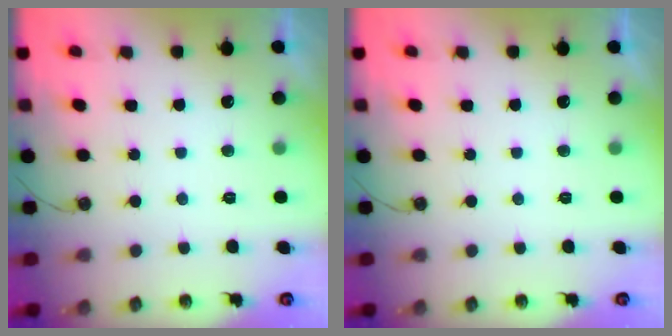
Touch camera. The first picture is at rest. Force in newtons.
{"total": 0.0}